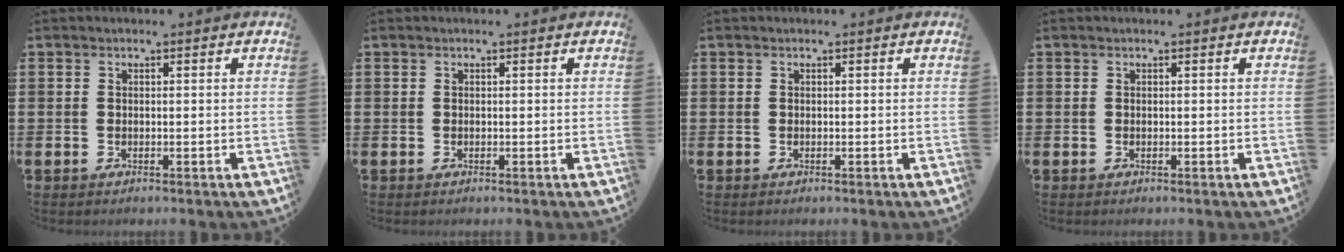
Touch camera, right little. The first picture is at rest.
{"total": 0.0}
{"total": 0.0}
{"total": 0.0}